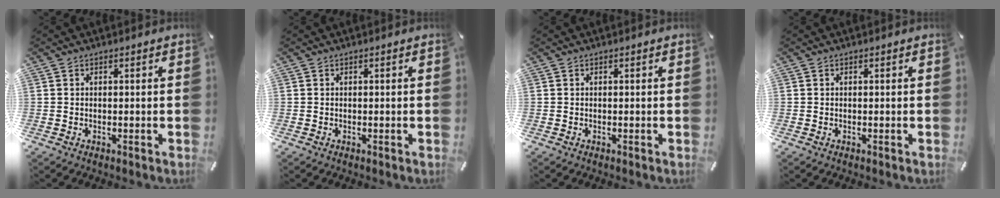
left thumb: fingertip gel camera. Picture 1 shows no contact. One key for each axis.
{"total": 0.0}
{"total": 0.0}
{"total": 0.0}